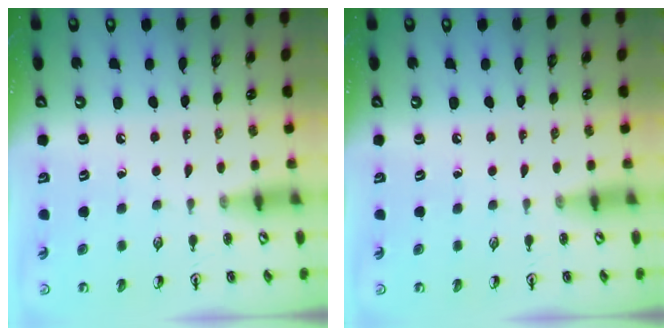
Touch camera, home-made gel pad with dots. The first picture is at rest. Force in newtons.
{"total": 0.0}